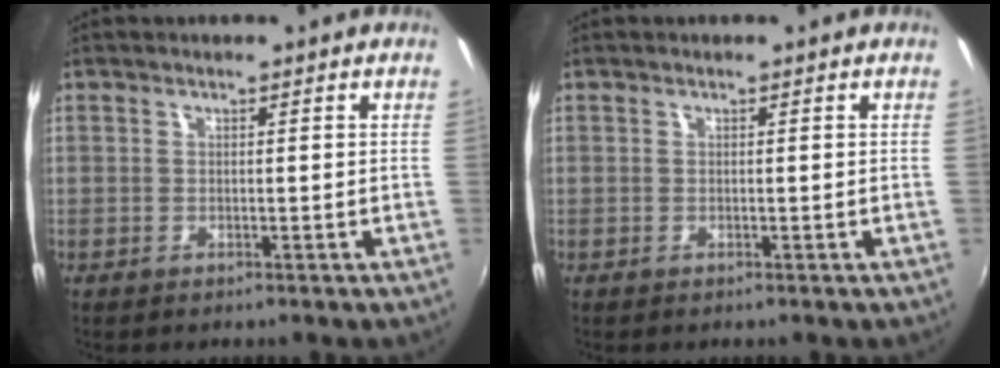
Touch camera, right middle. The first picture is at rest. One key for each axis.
{"total": 0.0}